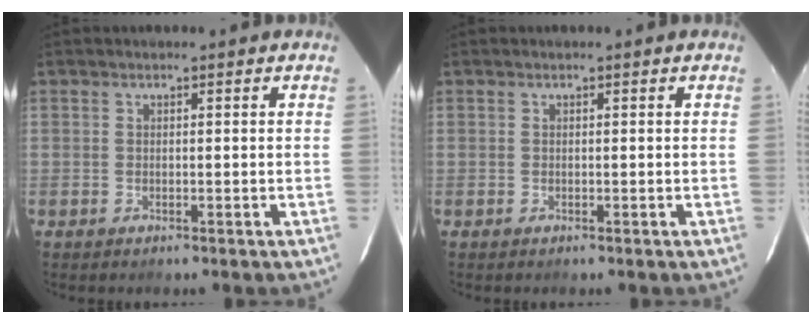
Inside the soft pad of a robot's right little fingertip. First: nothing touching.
{"total": 0.0}